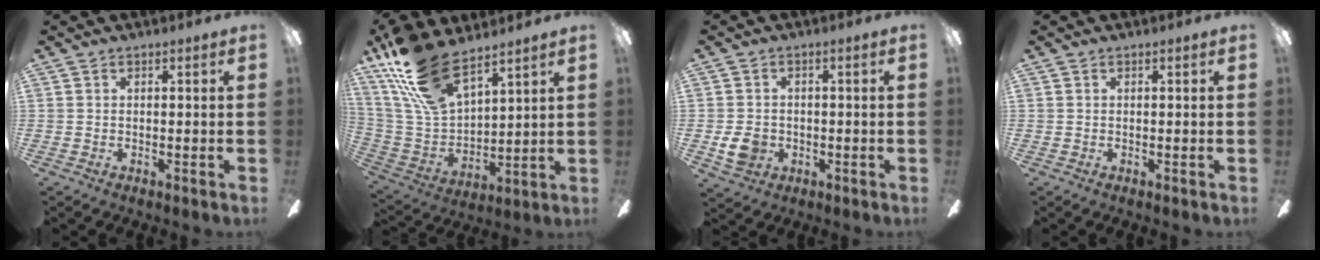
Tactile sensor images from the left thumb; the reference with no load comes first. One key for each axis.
{"total": 19.6, "fx": 14.3, "fy": 8.1, "fz": 10.7, "tx": -0.250, "ty": -0.080, "tz": 0.259}
{"total": 5.4, "fx": -0.8, "fy": 4.5, "fz": 2.8, "tx": -0.053, "ty": -0.001, "tz": -0.017}
{"total": 0.0}